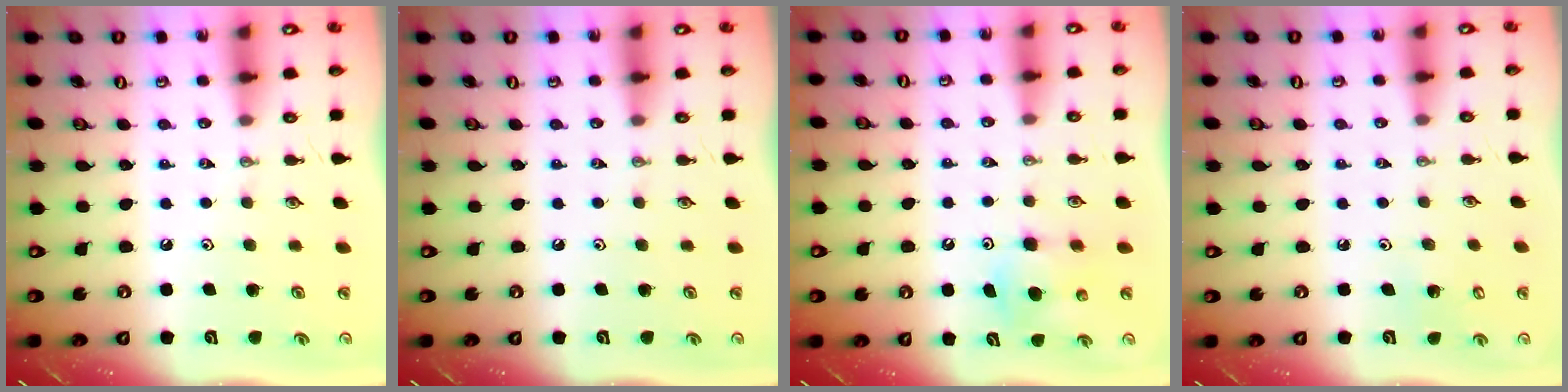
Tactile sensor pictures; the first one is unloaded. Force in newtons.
{"total": 0.0}
{"total": 7.0, "press": 6.9, "slide": 0.5}
{"total": 4.4, "press": 4.3, "slide": 0.4}